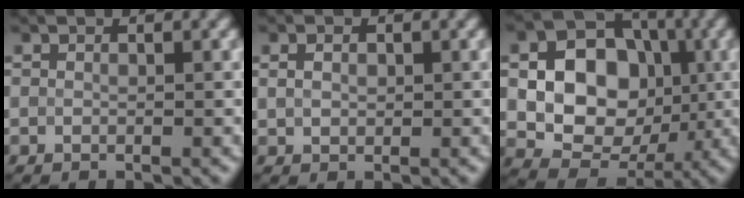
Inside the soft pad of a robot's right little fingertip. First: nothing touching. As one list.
[{"total": 1.5, "force": [0.4, 1.1, 0.9], "torque": [-0.021, 0.006, 0.005]}, {"total": 11.6, "force": [0.4, 9.2, 7.0], "torque": [-0.106, 0.025, -0.005]}]